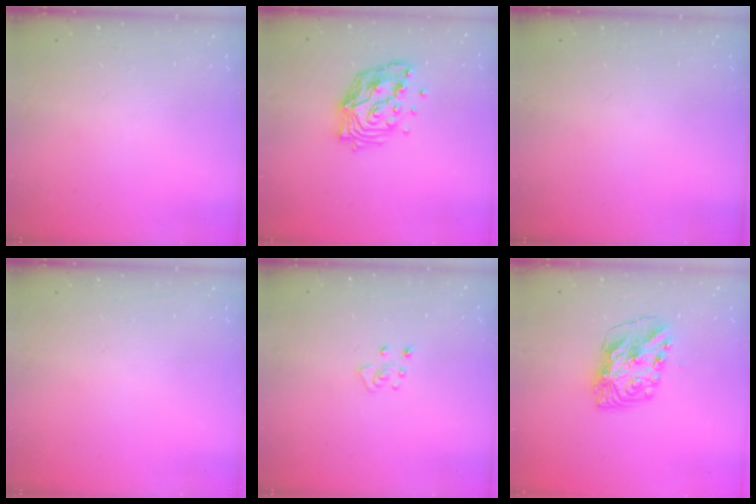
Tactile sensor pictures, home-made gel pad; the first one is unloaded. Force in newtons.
{"total": 14.3, "press": 14.2, "slide": 1.4}
{"total": 0.0}
{"total": 0.0}
{"total": 4.2, "press": 4.2, "slide": 0.4}
{"total": 10.9, "press": 10.9, "slide": 0.5}